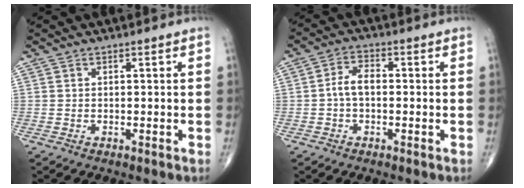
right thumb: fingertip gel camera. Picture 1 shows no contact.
{"total": 4.4, "force": [-0.5, 2.6, 3.5], "torque": [-0.060, 0.018, -0.015]}